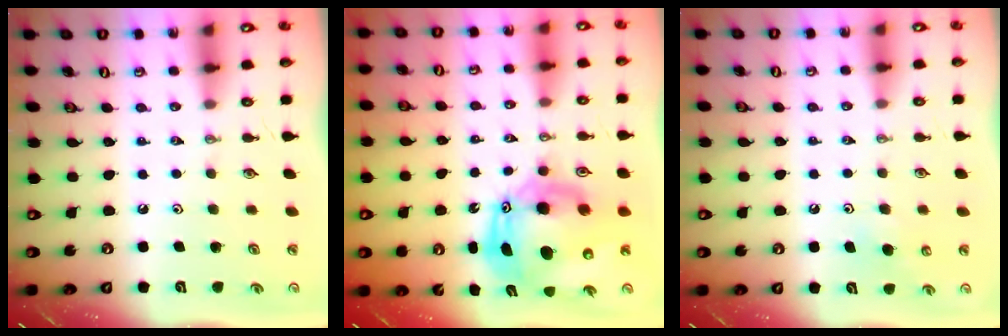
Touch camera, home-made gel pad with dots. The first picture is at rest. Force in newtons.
{"total": 15.9, "press": 15.7, "slide": 2.6}
{"total": 5.7, "press": 5.7, "slide": 0.9}